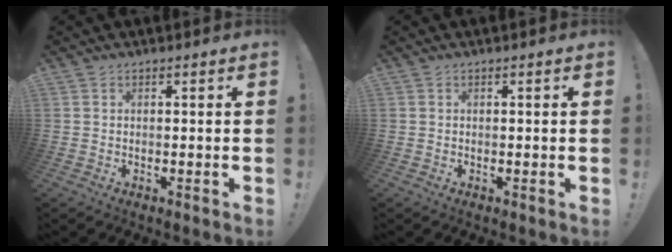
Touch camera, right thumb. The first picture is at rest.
{"total": 0.0}